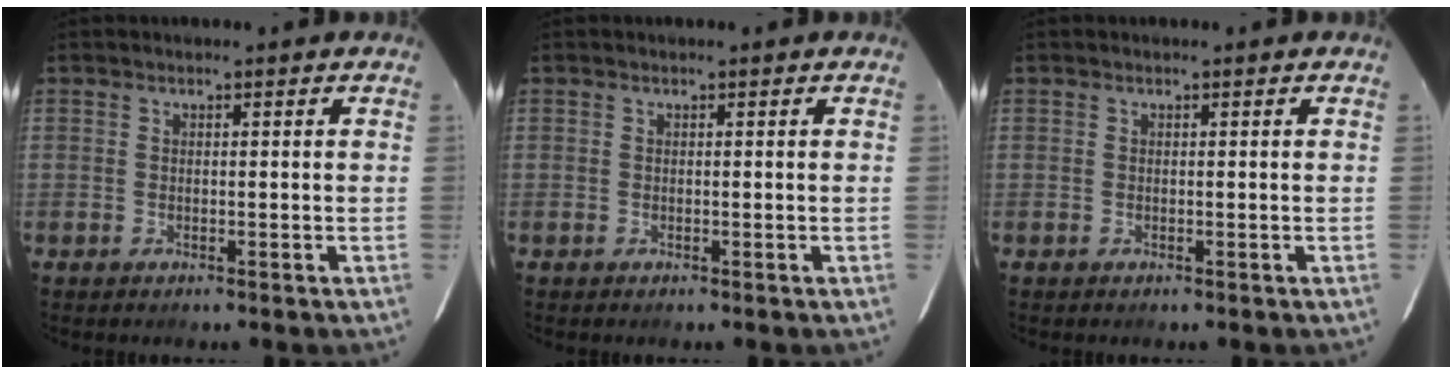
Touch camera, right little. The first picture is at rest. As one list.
[{"total": 0.0}, {"total": 0.0}]